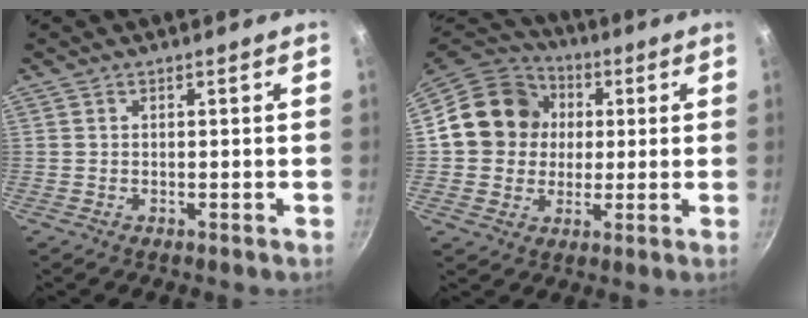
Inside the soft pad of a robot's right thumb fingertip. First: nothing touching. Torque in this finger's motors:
{"motor_torque": [0.42, 2.54, 0.56, -0.69, 0.08]}